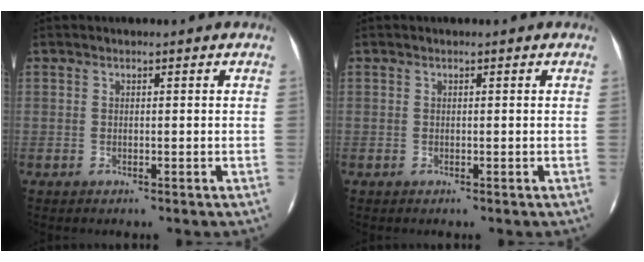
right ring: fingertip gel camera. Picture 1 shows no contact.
{"total": 0.0}